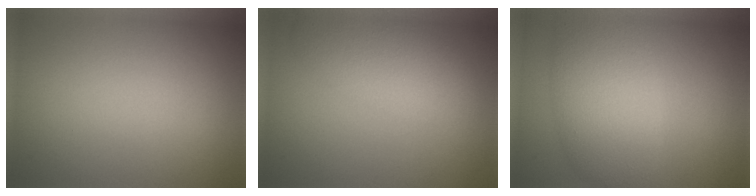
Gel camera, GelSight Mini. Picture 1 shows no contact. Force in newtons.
{"total": 5.0, "press": 4.9, "slide": 0.4}
{"total": 6.8, "press": 6.8, "slide": 0.3}